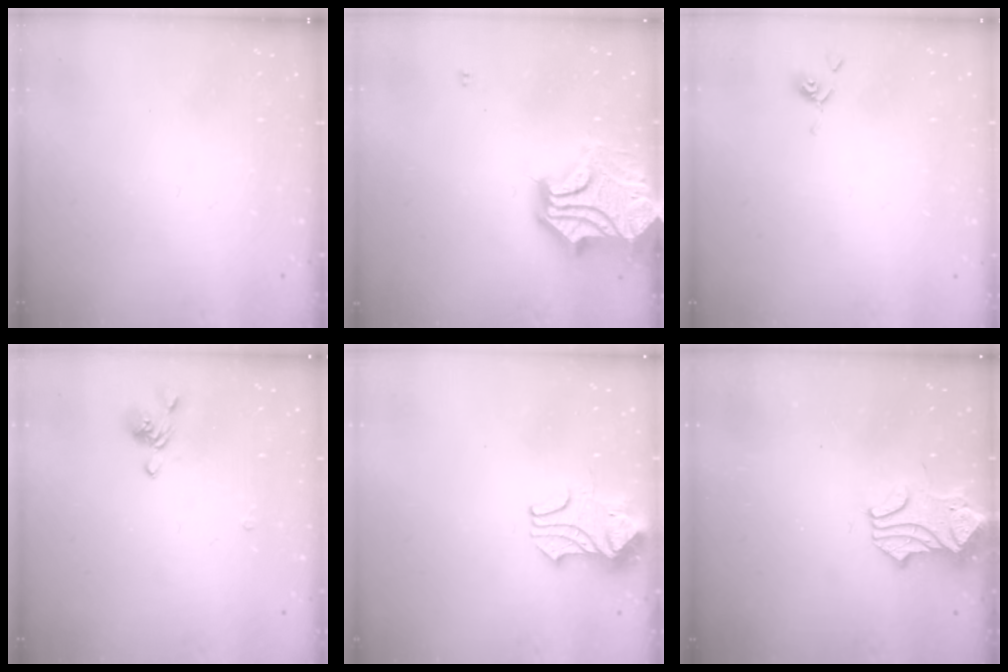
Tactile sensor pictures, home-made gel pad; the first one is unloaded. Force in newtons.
{"total": 15.7, "press": 15.3, "slide": 3.5}
{"total": 2.0, "press": 2.0, "slide": 0.4}
{"total": 3.6, "press": 3.6, "slide": 0.3}
{"total": 2.2, "press": 2.1, "slide": 0.8}
{"total": 1.7, "press": 1.2, "slide": 1.1}